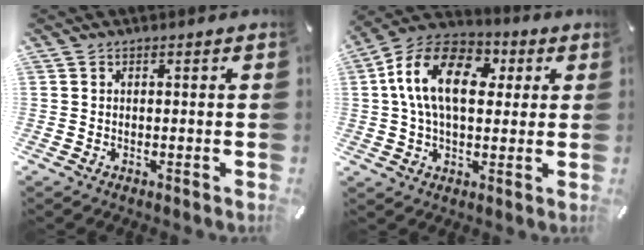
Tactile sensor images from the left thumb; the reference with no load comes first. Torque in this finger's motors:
{"motor_torque": [0.40, 1.12, 1.56, -1.21, 0.71]}